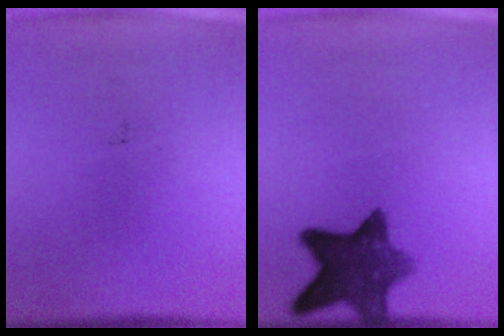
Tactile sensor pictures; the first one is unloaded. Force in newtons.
{"total": 9.9}